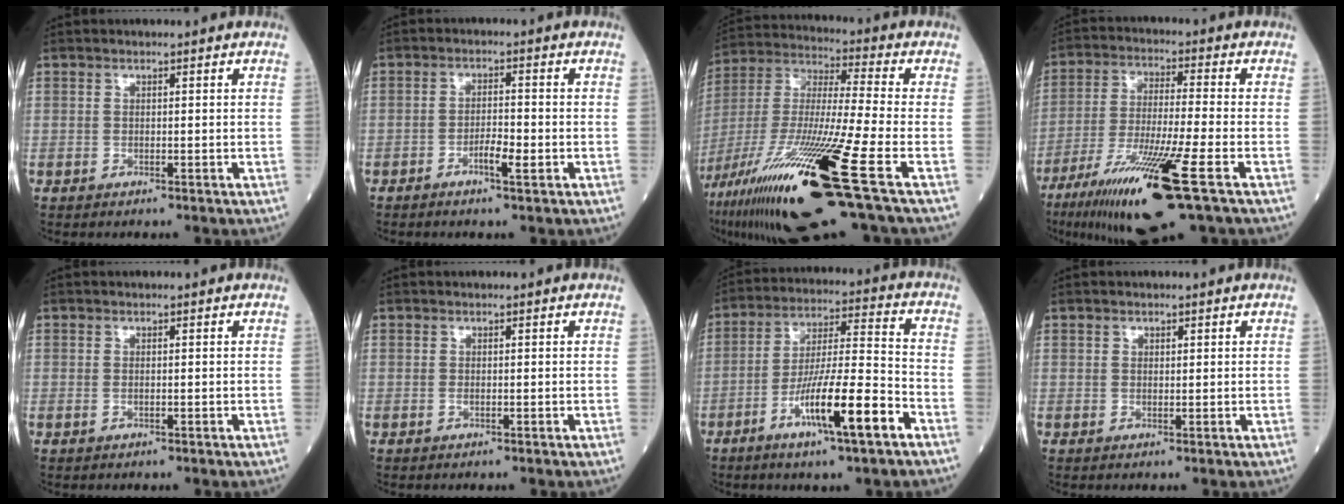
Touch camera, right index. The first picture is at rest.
{"total": 5.4, "force": [-2.2, 1.0, 4.9], "torque": [-0.087, 0.001, -0.039]}
{"total": 26.3, "force": [-12.9, 1.3, 22.9], "torque": [-0.449, -0.062, -0.233]}
{"total": 16.3, "force": [-8.5, 0.4, 13.9], "torque": [-0.263, -0.044, -0.151]}
{"total": 0.6, "force": [-0.1, 0.3, 0.5], "torque": [-0.013, -0.001, -0.001]}
{"total": 0.0}
{"total": 13.6, "force": [-6.4, 0.7, 11.9], "torque": [-0.212, -0.007, -0.114]}
{"total": 0.7, "force": [0.5, 0.5, 0.2], "torque": [0.003, -0.003, 0.005]}